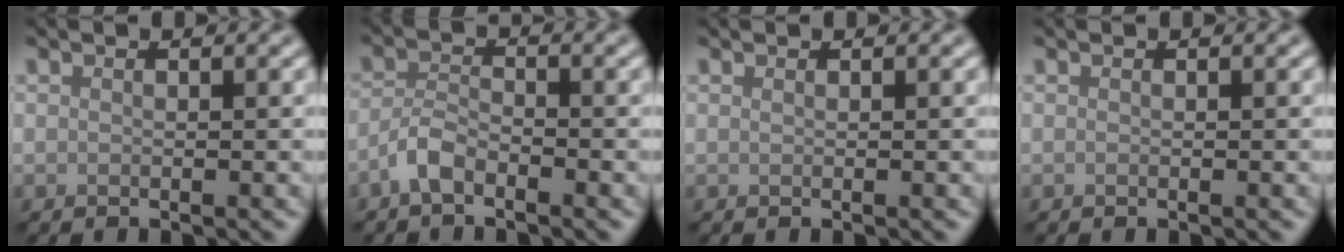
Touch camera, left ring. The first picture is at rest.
{"total": 2.4, "force": [-1.7, 0.9, 1.3], "torque": [-0.028, 0.006, -0.042]}
{"total": 0.0}
{"total": 0.0}